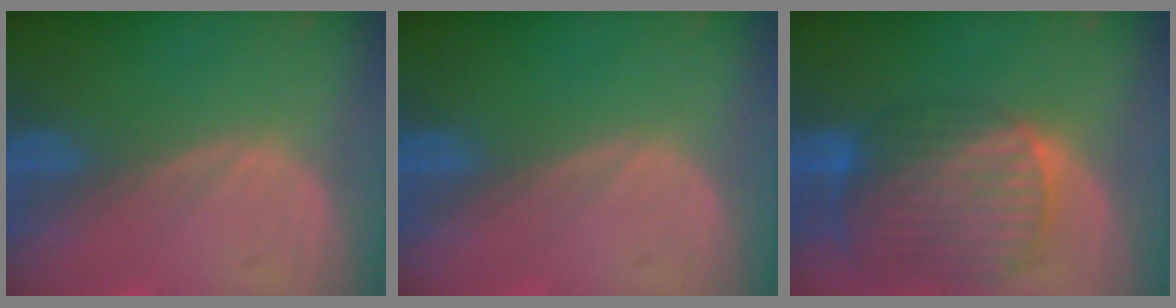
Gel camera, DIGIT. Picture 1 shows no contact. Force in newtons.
{"total": 0.0}
{"total": 10.5, "press": 8.9, "slide": 5.5}